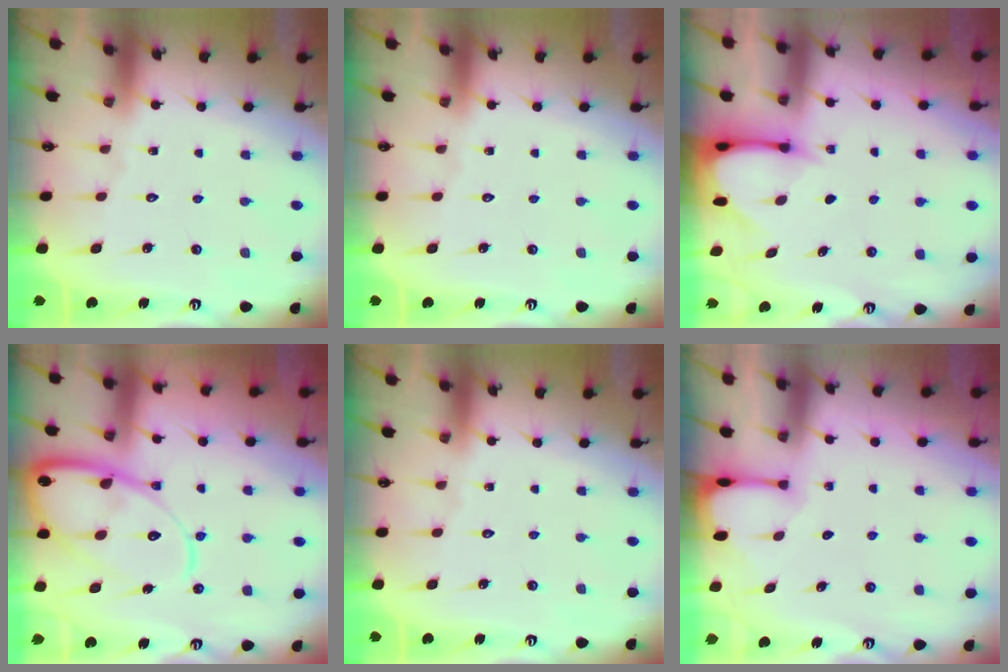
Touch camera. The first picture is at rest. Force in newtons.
{"total": 0.0}
{"total": 3.6, "press": 3.6, "slide": 0.3}
{"total": 17.0, "press": 16.9, "slide": 1.8}
{"total": 0.0}
{"total": 1.2, "press": 1.2, "slide": 0.3}